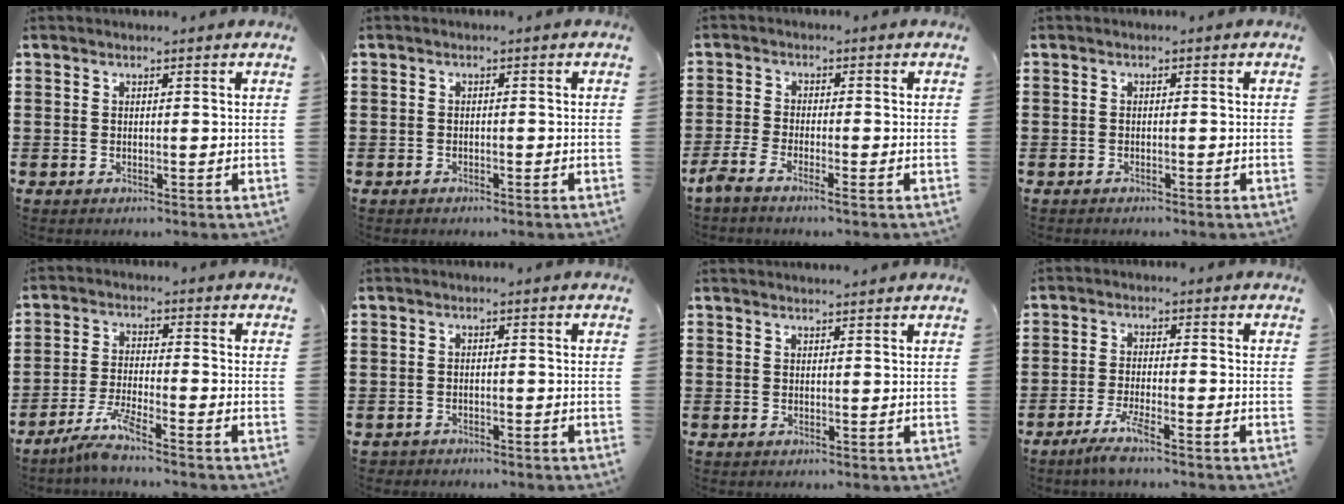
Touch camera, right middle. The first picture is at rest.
{"total": 0.9, "force": [-0.7, 0.5, 0.0], "torque": [-0.001, 0.001, -0.016]}
{"total": 2.7, "force": [-1.9, 0.0, 1.9], "torque": [-0.053, -0.010, -0.040]}
{"total": 0.6, "force": [-0.6, 0.0, 0.0], "torque": [-0.002, -0.001, -0.013]}
{"total": 4.9, "force": [-3.9, 0.0, 3.0], "torque": [-0.066, -0.009, -0.074]}
{"total": 1.3, "force": [-1.2, 0.4, -0.1], "torque": [-0.003, -0.001, -0.028]}
{"total": 1.1, "force": [1.1, -0.1, 0.2], "torque": [-0.005, -0.002, 0.021]}
{"total": 3.8, "force": [-2.6, 0.1, 2.9], "torque": [-0.061, -0.008, -0.047]}